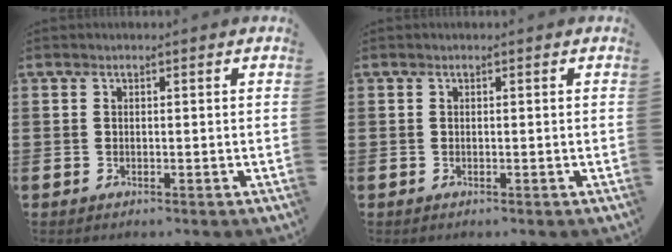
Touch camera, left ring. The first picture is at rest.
{"total": 0.0}